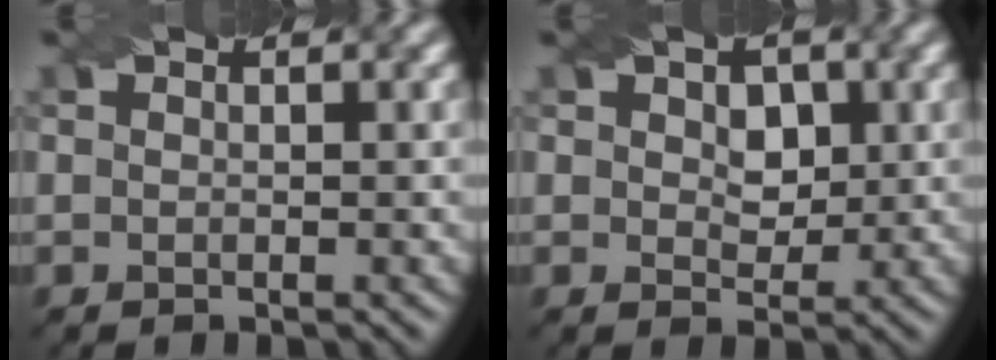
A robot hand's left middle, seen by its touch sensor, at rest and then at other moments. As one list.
[{"total": 3.4, "force": [0.9, 2.4, 2.2], "torque": [-0.036, -0.003, 0.009]}]